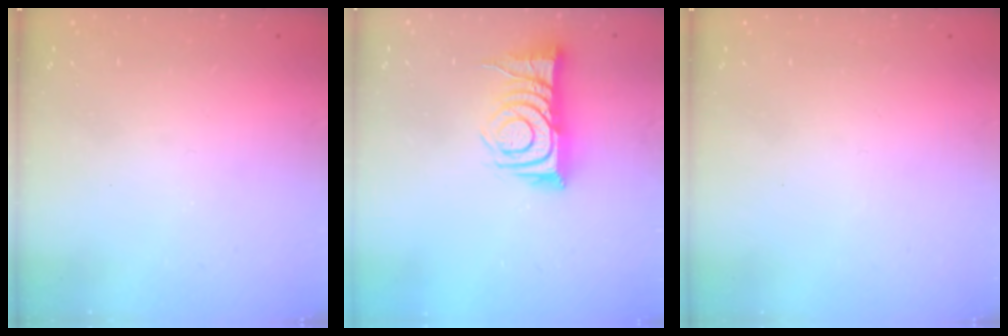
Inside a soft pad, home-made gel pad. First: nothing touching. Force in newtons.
{"total": 11.9, "press": 11.9, "slide": 0.6}
{"total": 1.7, "press": 1.6, "slide": 0.1}